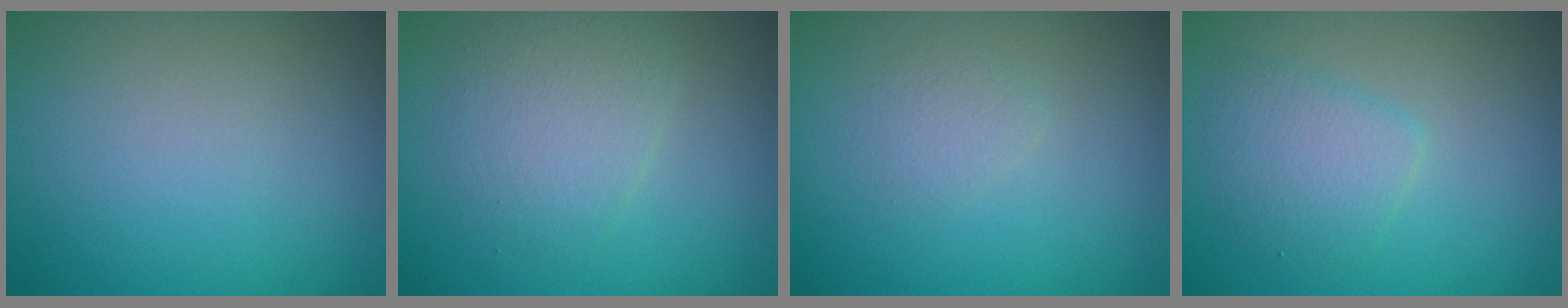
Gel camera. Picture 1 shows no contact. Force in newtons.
{"total": 3.0, "press": 3.0, "slide": 0.1}
{"total": 0.9, "press": 0.9, "slide": 0.1}
{"total": 2.7, "press": 2.7, "slide": 0.2}